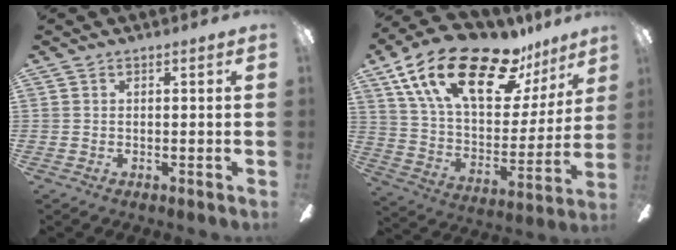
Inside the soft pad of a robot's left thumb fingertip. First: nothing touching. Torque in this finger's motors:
{"motor_torque": [0.51, 0.65, 1.60, -1.17, 0.56]}